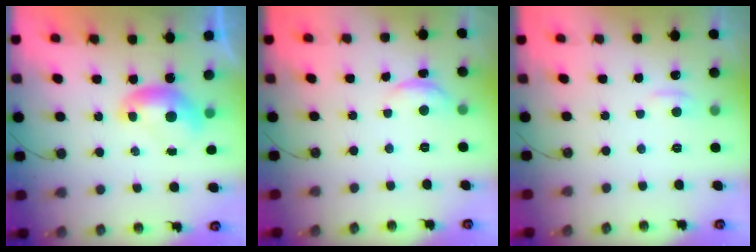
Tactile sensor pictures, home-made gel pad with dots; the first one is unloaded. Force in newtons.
{"total": 1.5, "press": 1.3, "slide": 0.7}
{"total": 1.7, "press": 1.6, "slide": 0.5}